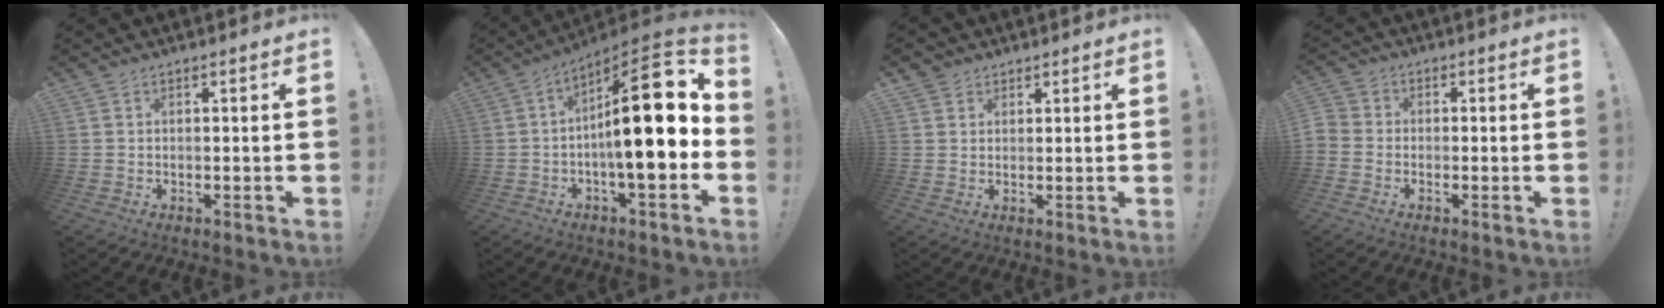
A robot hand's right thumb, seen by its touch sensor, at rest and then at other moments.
{"total": 20.6, "force": [1.0, 5.3, 19.9], "torque": [-0.300, -0.006, 0.010]}
{"total": 2.7, "force": [1.9, 1.9, 0.2], "torque": [0.004, -0.011, 0.033]}
{"total": 2.7, "force": [-1.4, 2.0, 0.9], "torque": [-0.020, 0.009, -0.026]}